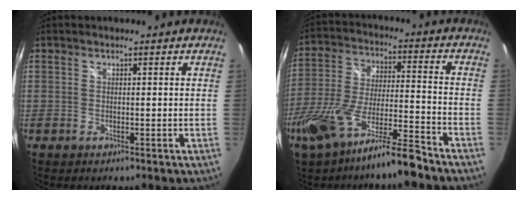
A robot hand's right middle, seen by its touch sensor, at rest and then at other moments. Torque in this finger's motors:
{"motor_torque": [1.08, -1.06, 0.39, 0.18]}